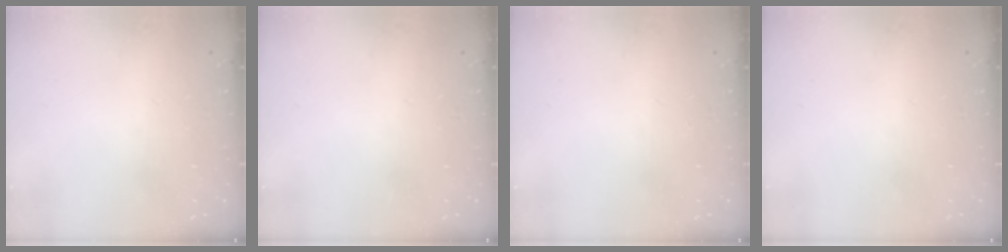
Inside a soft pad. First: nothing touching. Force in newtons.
{"total": 0.0}
{"total": 0.0}
{"total": 0.0}